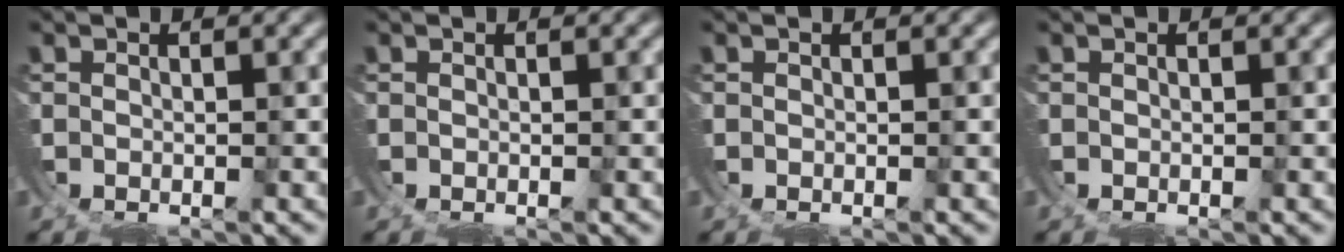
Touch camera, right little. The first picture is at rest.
{"total": 0.0}
{"total": 0.0}
{"total": 0.0}